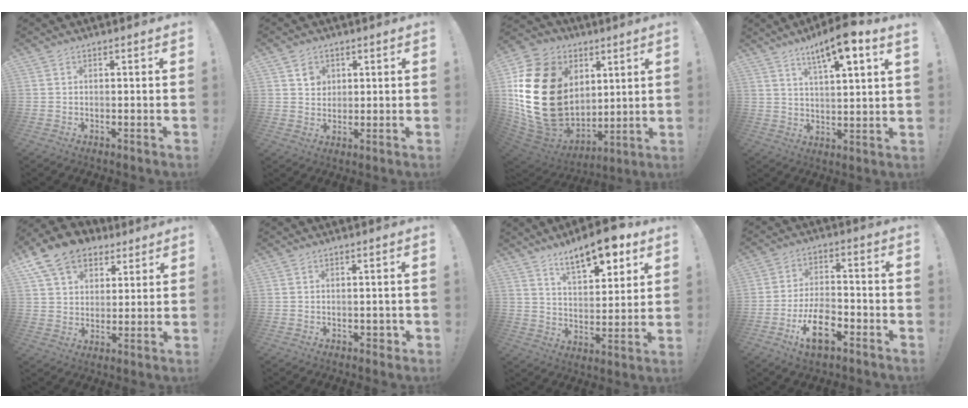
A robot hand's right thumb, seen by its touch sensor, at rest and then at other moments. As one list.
[{"total": 4.4, "force": [2.3, 3.6, 0.9], "torque": [0.002, -0.014, 0.038]}, {"total": 29.1, "force": [4.2, 21.5, 19.1], "torque": [-0.378, -0.024, 0.122]}, {"total": 10.5, "force": [6.7, 1.4, 8.0], "torque": [-0.124, -0.034, 0.107]}, {"total": 14.2, "force": [8.6, 9.6, 6.0], "torque": [-0.098, -0.047, 0.167]}, {"total": 2.0, "force": [-0.2, 1.7, 1.1], "torque": [-0.008, 0.004, -0.004]}, {"total": 14.5, "force": [9.8, 5.1, 9.4], "torque": [-0.128, -0.059, 0.162]}, {"total": 13.0, "force": [-6.7, 6.6, 9.0], "torque": [-0.157, 0.038, -0.114]}]